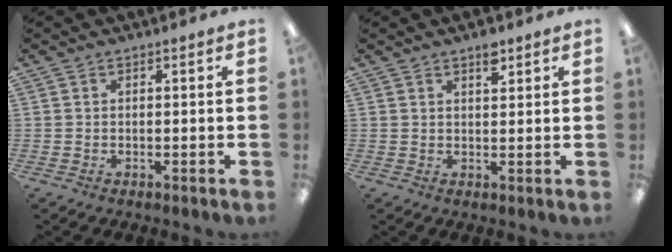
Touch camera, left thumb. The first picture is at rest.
{"total": 3.4, "force": [2.5, 1.3, 1.9], "torque": [-0.018, -0.010, 0.039]}